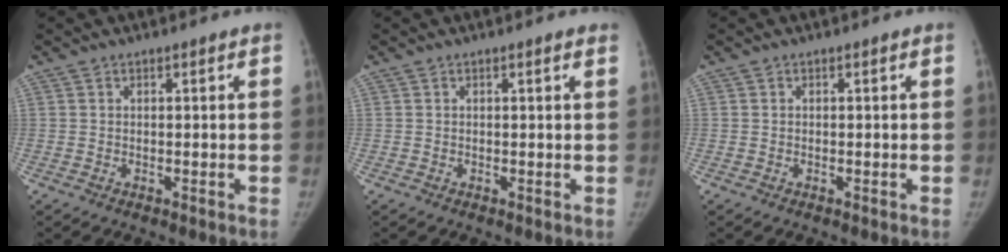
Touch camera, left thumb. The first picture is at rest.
{"total": 0.8, "force": [0.6, 0.1, 0.6], "torque": [-0.004, 0.004, 0.005]}
{"total": 0.0}